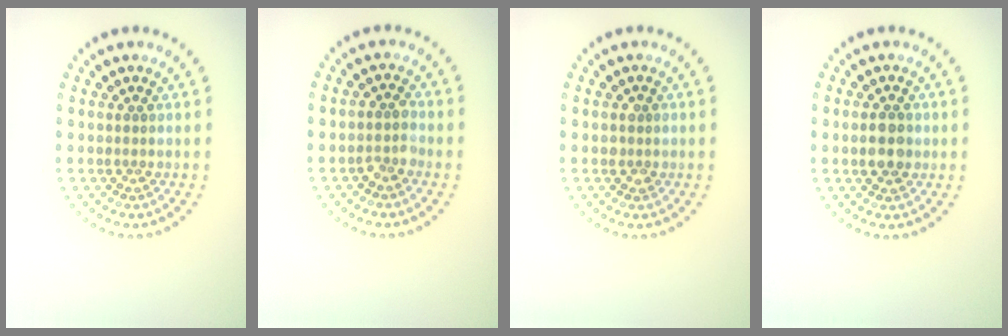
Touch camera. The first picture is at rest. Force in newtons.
{"total": 1.5, "press": 1.3, "slide": 0.7}
{"total": 1.1, "press": 1.0, "slide": 0.2}
{"total": 3.1, "press": 3.1, "slide": 0.2}